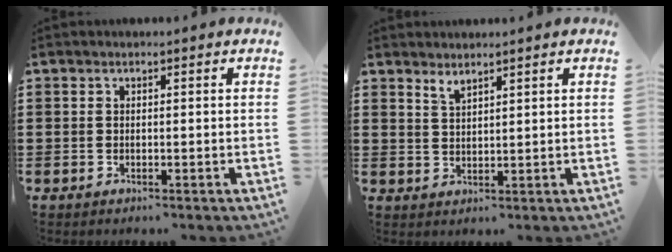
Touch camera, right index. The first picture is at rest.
{"total": 2.0, "force": [1.8, 0.4, 0.7], "torque": [-0.018, 0.002, 0.033]}